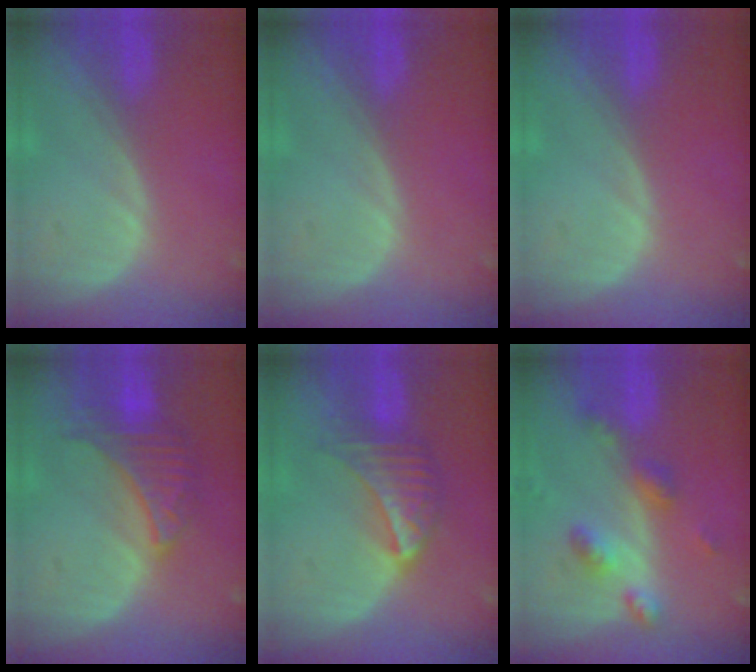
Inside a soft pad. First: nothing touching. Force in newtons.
{"total": 0.0}
{"total": 0.0}
{"total": 6.7, "press": 6.6, "slide": 1.2}
{"total": 7.2, "press": 6.4, "slide": 3.3}
{"total": 5.9, "press": 5.2, "slide": 2.8}